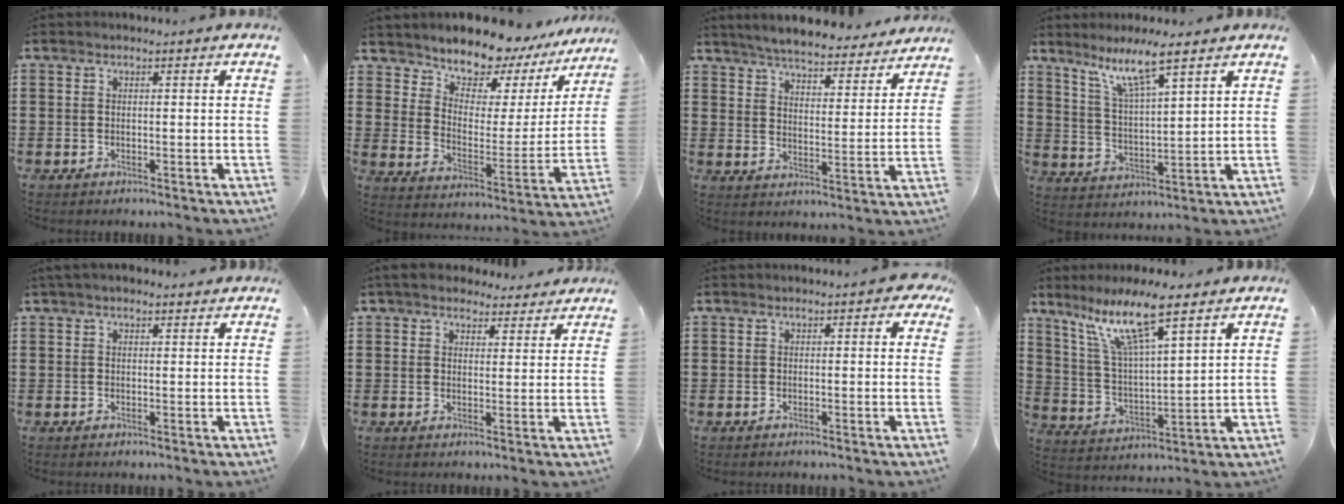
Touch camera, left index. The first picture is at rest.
{"total": 8.5, "force": [8.1, 2.4, 0.8], "torque": [-0.048, -0.070, 0.143]}
{"total": 5.3, "force": [5.2, -0.1, 0.9], "torque": [-0.042, -0.036, 0.090]}
{"total": 8.2, "force": [6.0, 1.0, 5.5], "torque": [-0.115, -0.018, 0.103]}
{"total": 1.5, "force": [1.2, 0.6, 0.7], "torque": [-0.017, 0.005, 0.023]}
{"total": 4.5, "force": [4.1, 1.6, 1.3], "torque": [-0.038, -0.005, 0.077]}
{"total": 0.7, "force": [0.1, 0.4, 0.6], "torque": [-0.013, 0.004, 0.000]}
{"total": 11.7, "force": [8.2, 1.9, 8.1], "torque": [-0.180, -0.026, 0.142]}